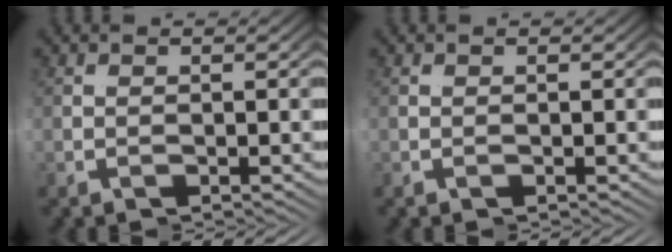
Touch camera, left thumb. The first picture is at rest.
{"total": 0.0}